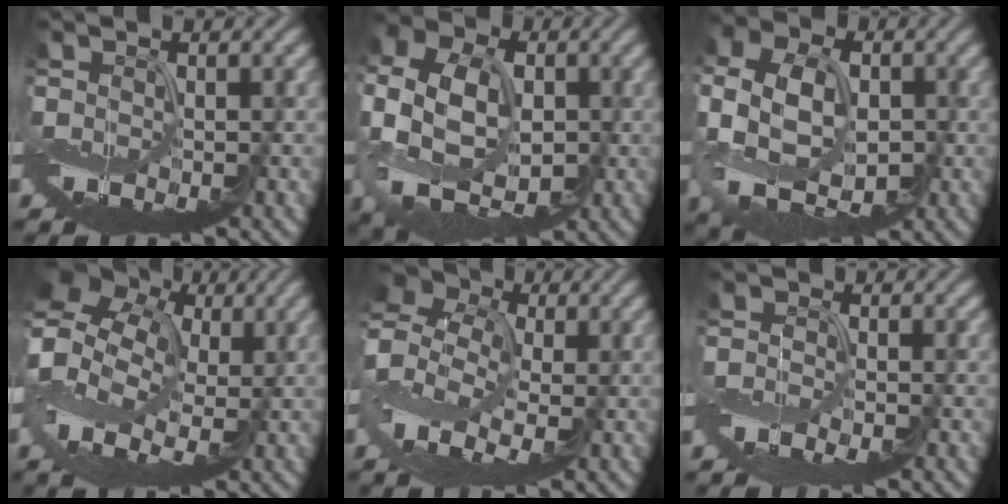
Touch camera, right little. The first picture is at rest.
{"total": 10.3, "force": [-0.8, 7.5, 6.9], "torque": [-0.171, 0.000, -0.012]}
{"total": 8.9, "force": [-1.0, 6.6, 6.0], "torque": [-0.148, 0.001, -0.020]}
{"total": 10.3, "force": [1.8, 7.3, 7.1], "torque": [-0.172, 0.010, 0.035]}
{"total": 6.9, "force": [-0.5, 4.6, 5.1], "torque": [-0.136, 0.013, -0.030]}
{"total": 1.5, "force": [-1.1, 0.5, 0.8], "torque": [-0.021, -0.002, -0.027]}